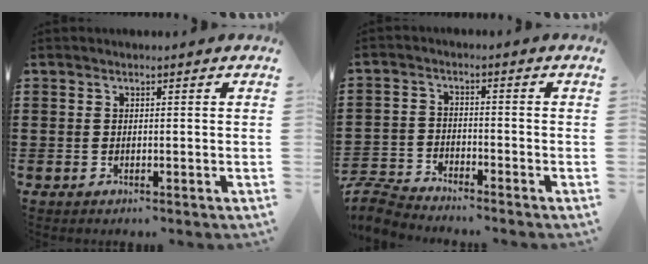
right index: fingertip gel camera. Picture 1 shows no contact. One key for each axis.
{"total": 4.4, "fx": -4.4, "fy": 0.4, "fz": 0.5, "tx": -0.033, "ty": -0.005, "tz": -0.096}